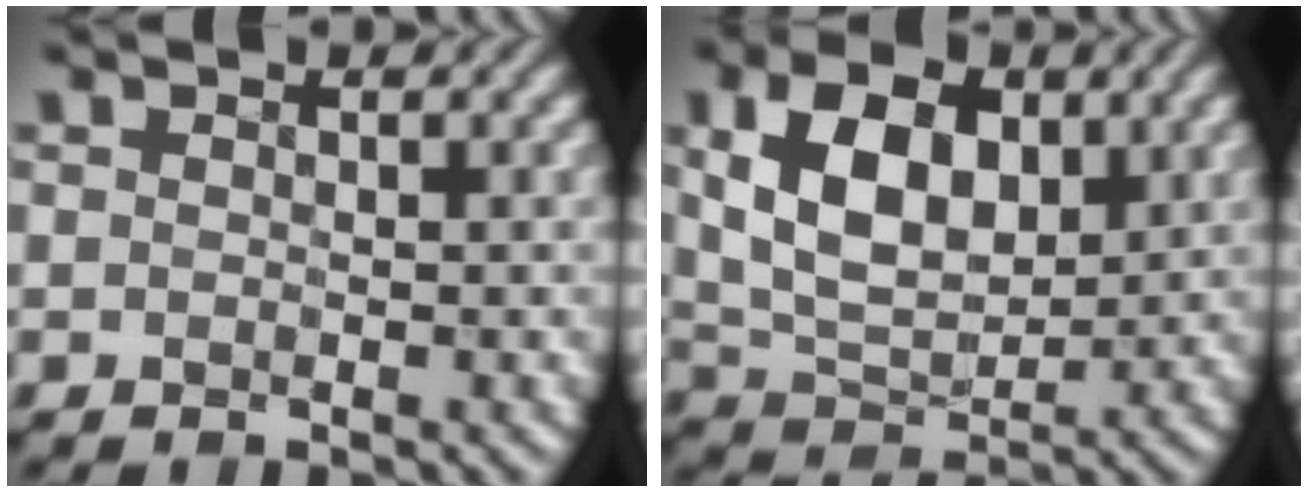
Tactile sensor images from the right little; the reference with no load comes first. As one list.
[{"total": 7.9, "force": [1.6, 4.8, 6.0], "torque": [-0.129, 0.000, 0.034]}]